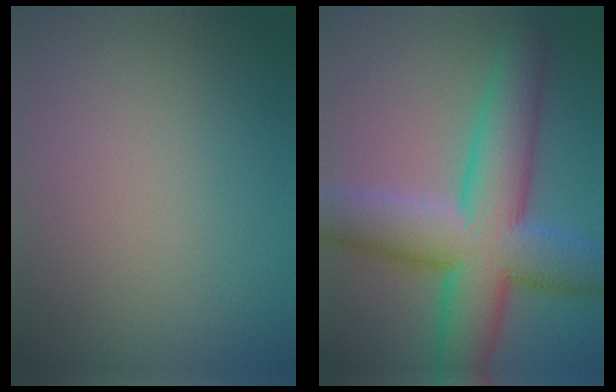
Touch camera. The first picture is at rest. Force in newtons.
{"total": 11.9, "press": 11.9, "slide": 0.5}